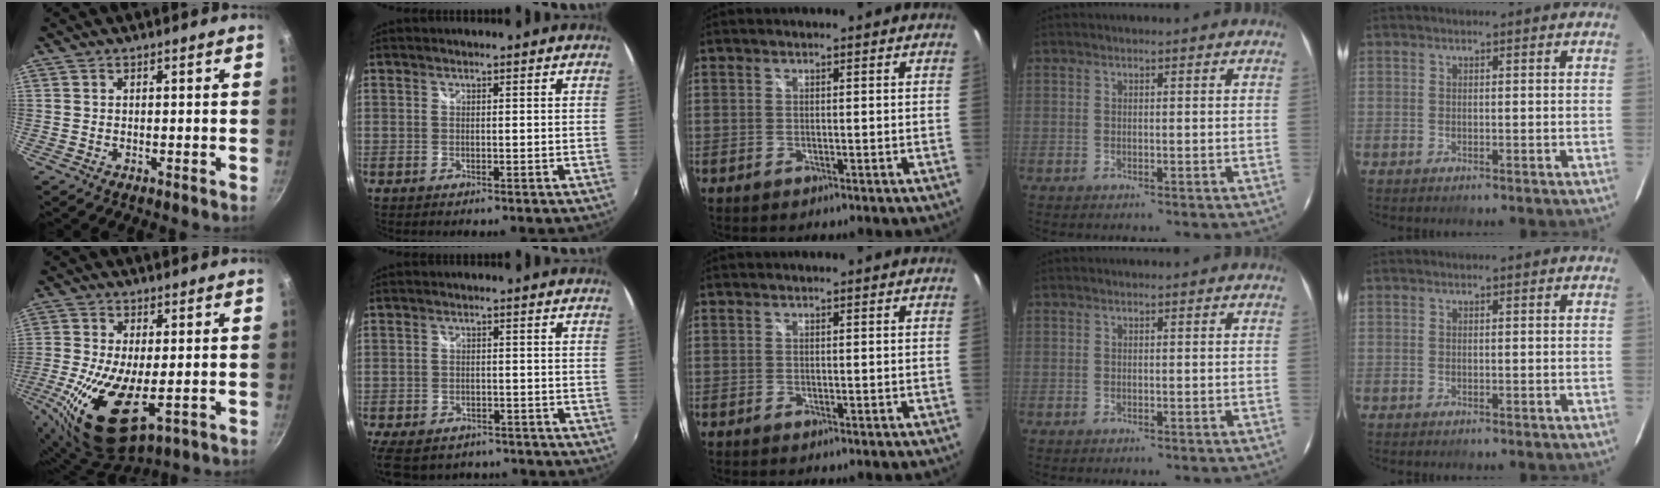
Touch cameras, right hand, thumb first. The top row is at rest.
{"thumb": {"total": 14.7, "force": [-2.8, 6.7, 12.8], "torque": [-0.256, -0.018, -0.044]}, "index": {"total": 13.3, "force": [-10.3, 6.5, 5.3], "torque": [-0.135, -0.024, -0.152]}}